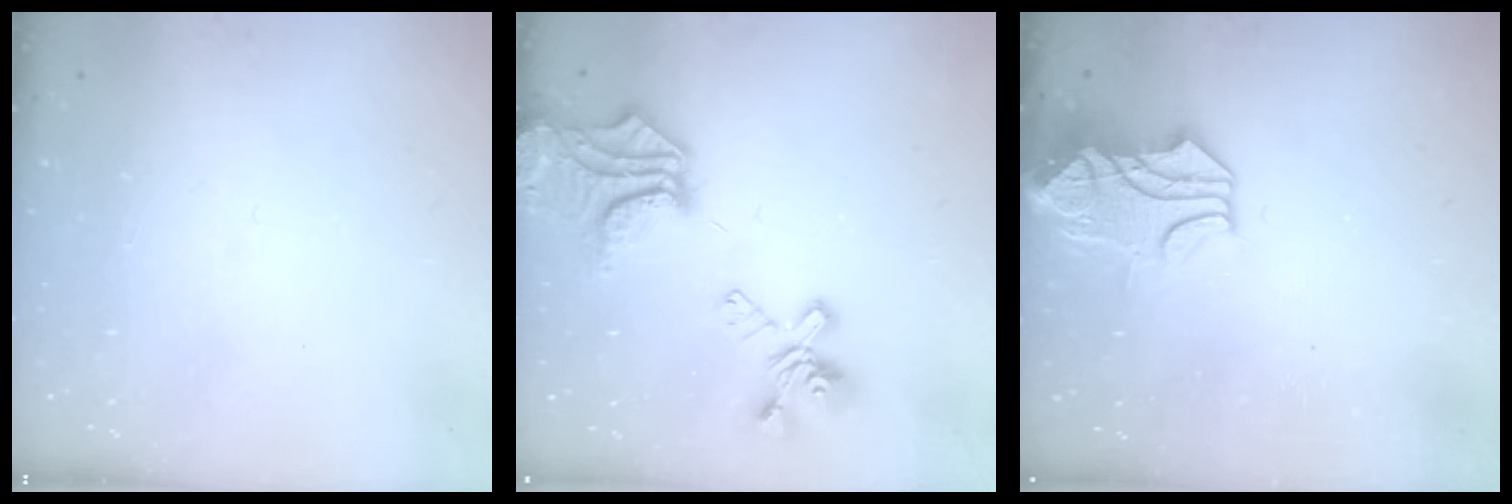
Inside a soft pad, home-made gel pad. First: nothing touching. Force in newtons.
{"total": 11.0, "press": 10.4, "slide": 3.4}
{"total": 1.0, "press": 0.4, "slide": 0.9}